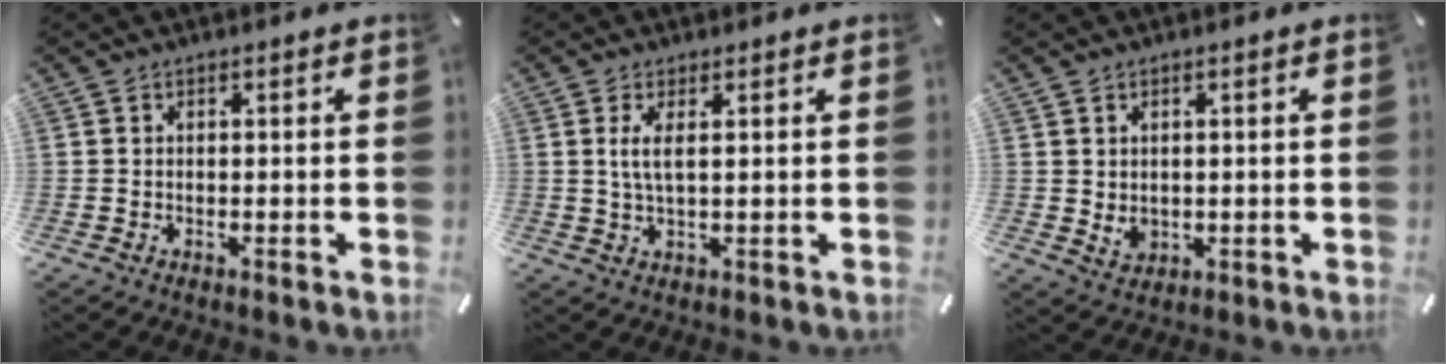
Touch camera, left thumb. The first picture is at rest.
{"total": 4.0, "force": [1.2, 0.9, 3.8], "torque": [-0.084, -0.005, 0.017]}
{"total": 3.0, "force": [0.8, 2.6, 1.2], "torque": [-0.007, -0.004, 0.014]}